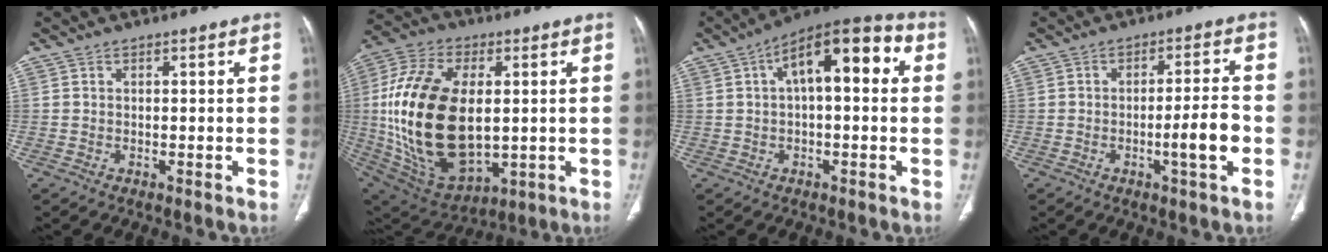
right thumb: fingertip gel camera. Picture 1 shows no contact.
{"total": 26.4, "force": [0.8, 15.0, 21.7], "torque": [-0.430, -0.010, 0.033]}
{"total": 14.3, "force": [3.3, 6.0, 12.6], "torque": [-0.167, 0.038, 0.043]}
{"total": 6.9, "force": [-2.1, 0.7, 6.5], "torque": [-0.105, 0.014, -0.034]}